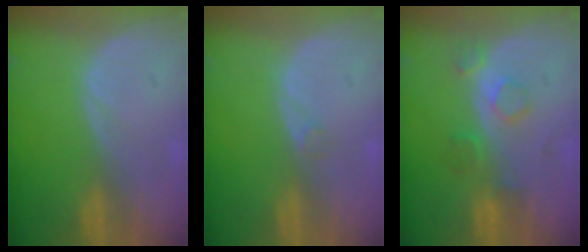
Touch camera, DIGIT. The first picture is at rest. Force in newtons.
{"total": 0.8, "press": 0.8, "slide": 0.1}
{"total": 4.2, "press": 4.2, "slide": 0.5}